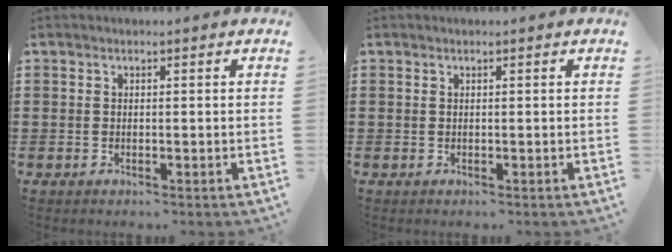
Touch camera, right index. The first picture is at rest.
{"total": 0.0}